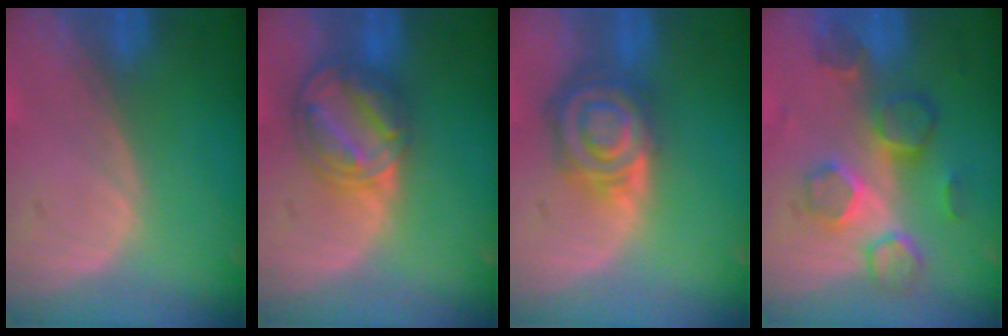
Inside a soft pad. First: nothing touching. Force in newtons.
{"total": 8.1, "press": 7.0, "slide": 4.1}
{"total": 7.9, "press": 7.1, "slide": 3.6}
{"total": 8.7, "press": 7.6, "slide": 4.2}